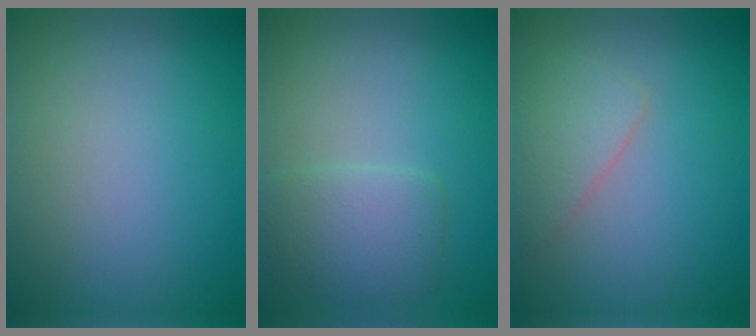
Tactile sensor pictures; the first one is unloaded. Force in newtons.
{"total": 3.1, "press": 3.1, "slide": 0.1}
{"total": 2.5, "press": 2.5, "slide": 0.1}